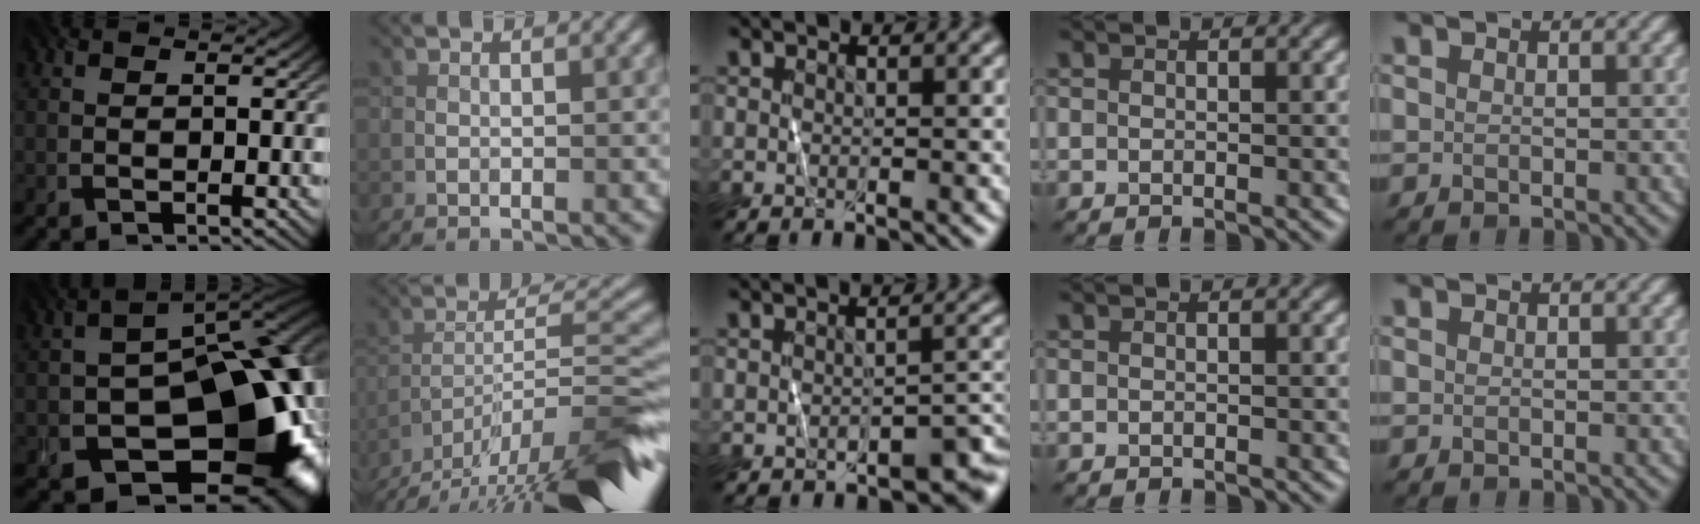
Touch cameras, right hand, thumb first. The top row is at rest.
{"thumb": {"total": 19.4, "force": [-6.5, 12.3, 13.5], "torque": [-0.148, -0.016, -0.082]}, "index": {"total": 14.9, "force": [-12.2, 3.0, 8.1], "torque": [-0.125, -0.001, -0.187]}, "middle": {"total": 2.5, "force": [-1.6, 1.2, 1.5], "torque": [-0.017, -0.001, -0.017]}}